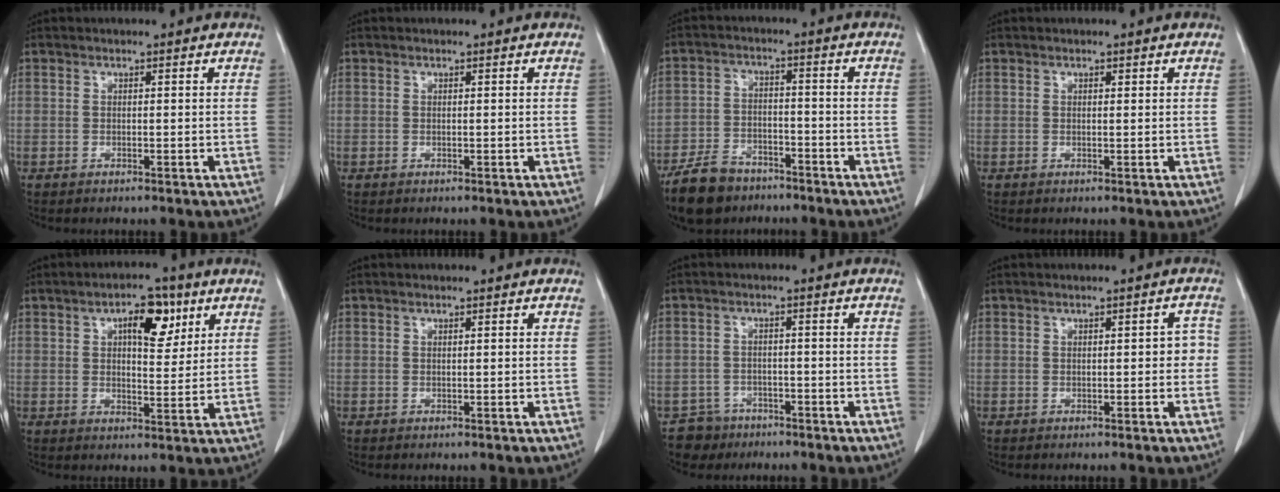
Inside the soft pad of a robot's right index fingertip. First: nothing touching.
{"total": 0.0}
{"total": 8.6, "force": [-6.6, 4.5, 3.2], "torque": [-0.070, -0.006, -0.116]}
{"total": 0.0}
{"total": 7.6, "force": [3.6, 3.2, 5.9], "torque": [-0.086, 0.009, 0.052]}
{"total": 0.0}
{"total": 4.3, "force": [-3.0, 3.0, -0.7], "torque": [0.017, 0.009, -0.050]}
{"total": 2.3, "force": [-0.1, 1.2, 2.0], "torque": [-0.014, 0.015, -0.002]}